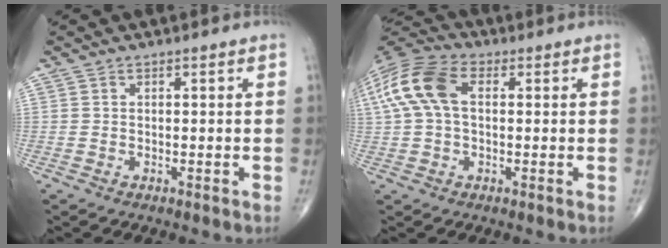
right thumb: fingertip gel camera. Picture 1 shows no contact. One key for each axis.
{"total": 12.3, "fx": 2.2, "fy": 7.4, "fz": 9.6, "tx": -0.217, "ty": 0.034, "tz": 0.036}